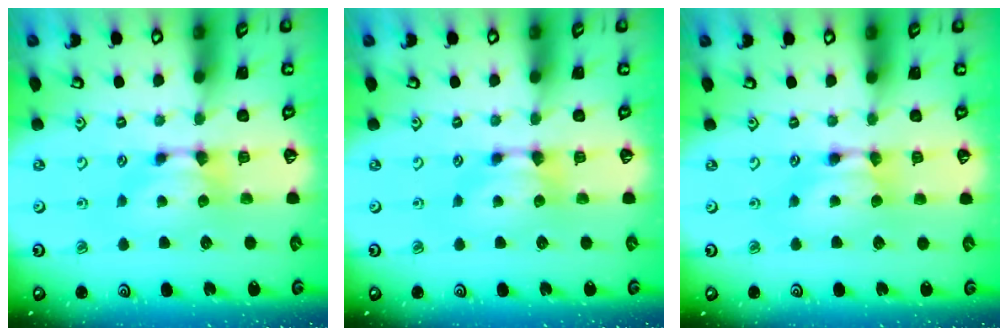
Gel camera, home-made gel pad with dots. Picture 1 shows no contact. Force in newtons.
{"total": 0.0}
{"total": 1.6, "press": 1.6, "slide": 0.1}